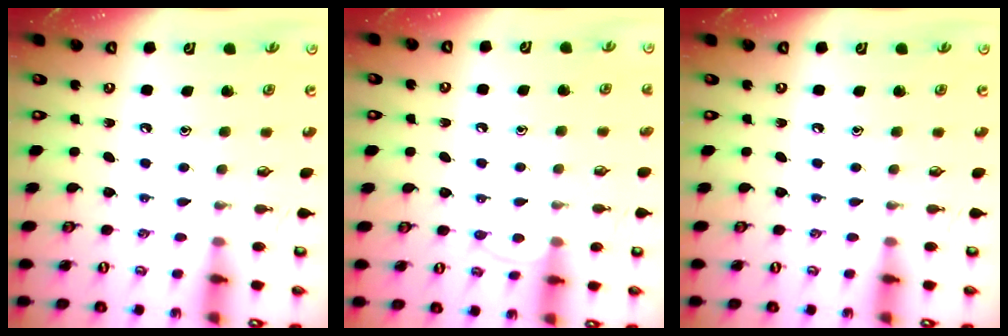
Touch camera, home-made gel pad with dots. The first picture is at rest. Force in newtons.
{"total": 7.2, "press": 7.1, "slide": 0.7}
{"total": 0.0}